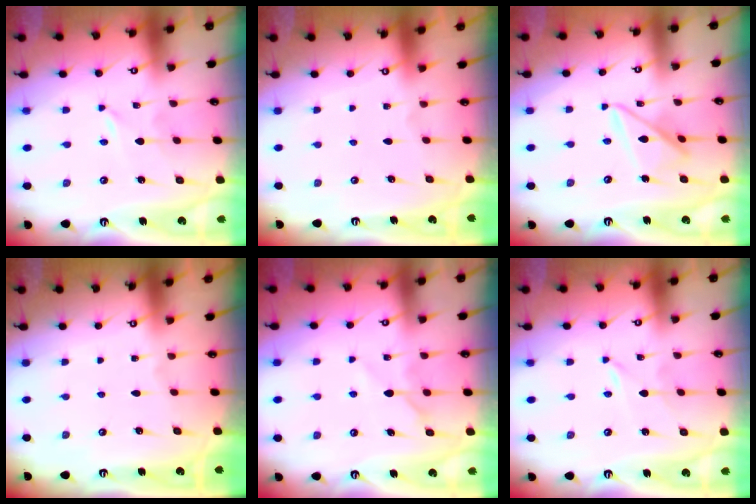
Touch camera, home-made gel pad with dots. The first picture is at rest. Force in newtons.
{"total": 0.0}
{"total": 11.2, "press": 11.2, "slide": 1.1}
{"total": 0.0}
{"total": 6.1, "press": 6.1, "slide": 0.6}
{"total": 0.0}